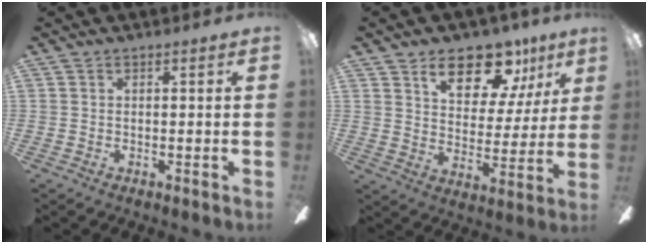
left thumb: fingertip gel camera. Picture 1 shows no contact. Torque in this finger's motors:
{"motor_torque": [0.35, 0.14, 0.74, -0.83, 0.07]}